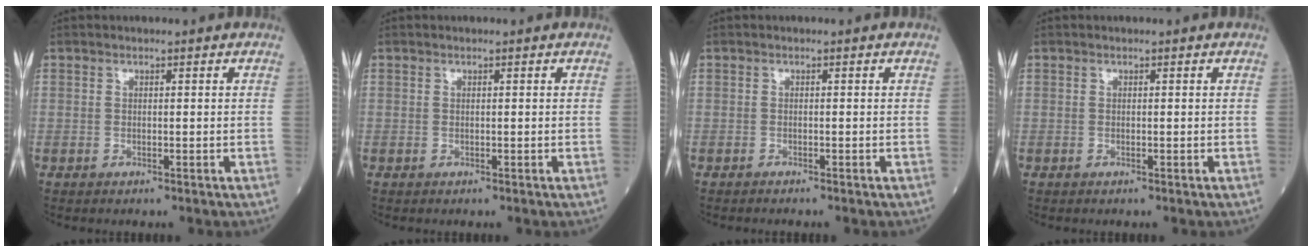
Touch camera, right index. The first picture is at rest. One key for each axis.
{"total": 0.0}
{"total": 0.8, "fx": -0.8, "fy": -0.1, "fz": 0.3, "tx": -0.003, "ty": 0.000, "tz": -0.013}
{"total": 0.0}